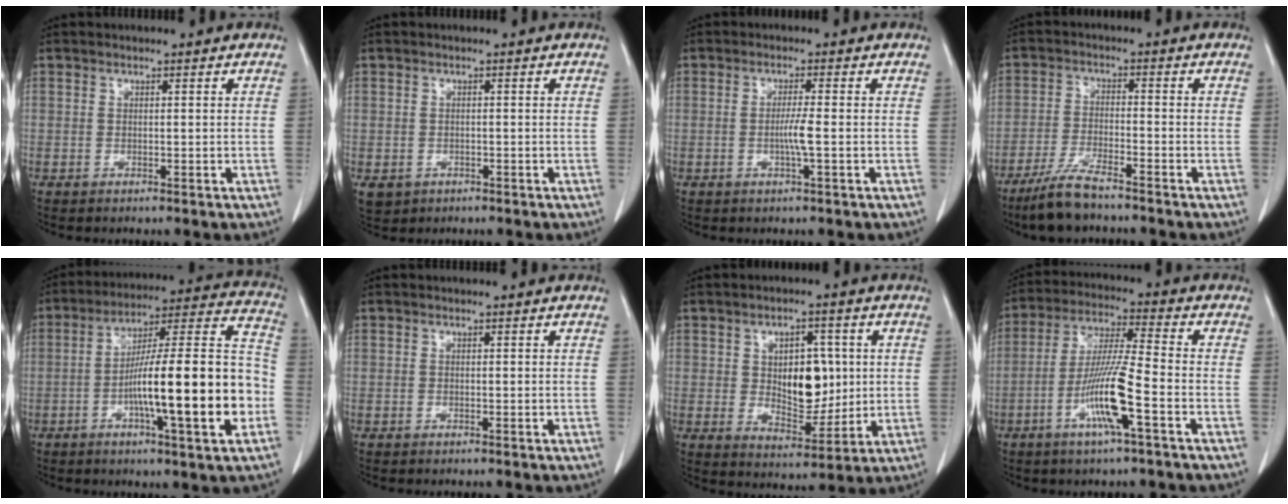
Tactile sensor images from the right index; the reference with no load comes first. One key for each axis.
{"total": 3.9, "fx": -1.7, "fy": 3.4, "fz": 0.9, "tx": -0.017, "ty": -0.001, "tz": -0.021}
{"total": 2.7, "fx": -0.6, "fy": -0.4, "fz": 2.6, "tx": -0.051, "ty": -0.003, "tz": -0.011}
{"total": 7.0, "fx": -5.7, "fy": 0.8, "fz": 4.0, "tx": -0.085, "ty": -0.019, "tz": -0.108}
{"total": 20.7, "fx": -5.3, "fy": 1.7, "fz": 19.9, "tx": -0.286, "ty": 0.014, "tz": -0.081}
{"total": 0.0}
{"total": 9.1, "fx": 1.3, "fy": 5.3, "fz": 7.3, "tx": -0.109, "ty": 0.002, "tz": 0.036}
{"total": 10.9, "fx": -4.2, "fy": 0.0, "fz": 10.0, "tx": -0.199, "ty": -0.006, "tz": -0.083}